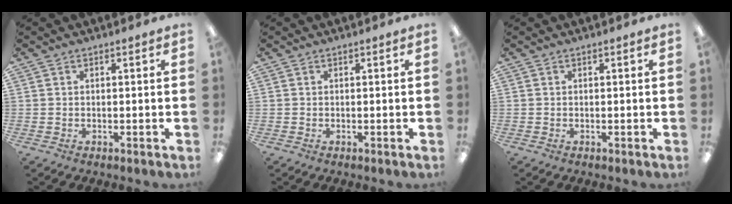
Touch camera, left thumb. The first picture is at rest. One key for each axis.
{"total": 0.0}
{"total": 0.0}